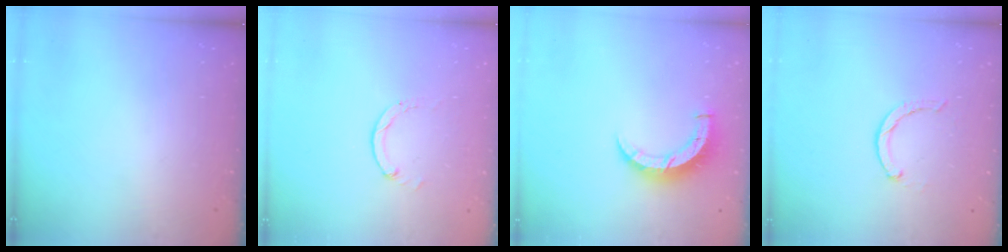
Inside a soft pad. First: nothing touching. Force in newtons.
{"total": 1.3, "press": 1.2, "slide": 0.2}
{"total": 7.6, "press": 7.6, "slide": 0.5}
{"total": 1.7, "press": 1.6, "slide": 0.3}